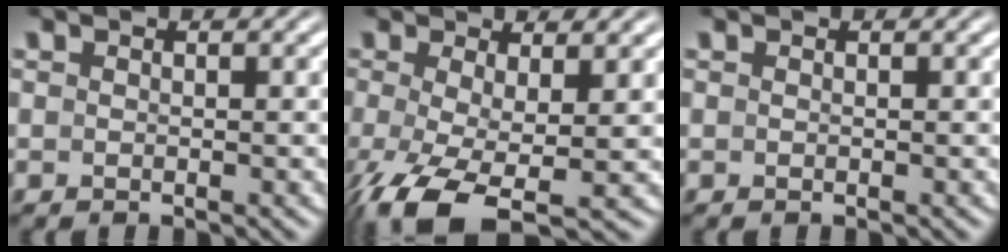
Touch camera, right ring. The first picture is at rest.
{"total": 5.4, "force": [-2.9, 2.0, 4.1], "torque": [-0.105, -0.047, -0.022]}
{"total": 0.0}